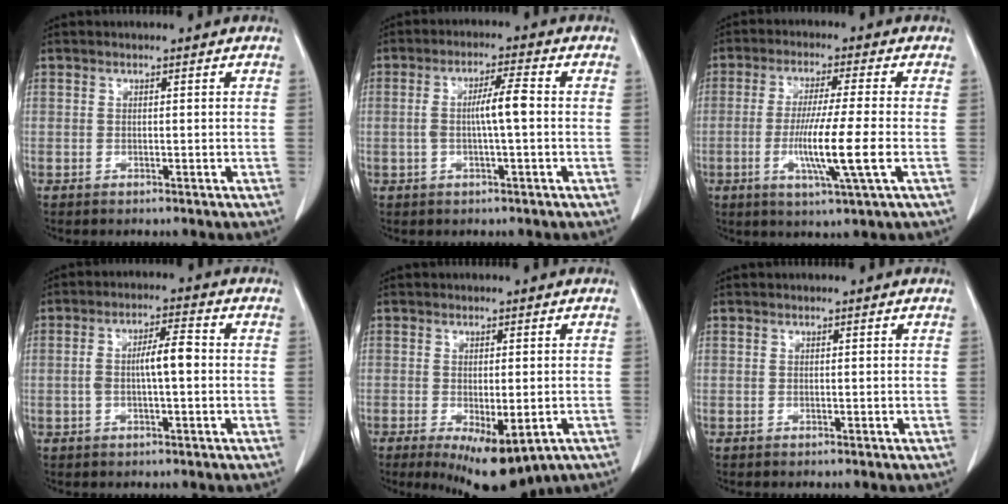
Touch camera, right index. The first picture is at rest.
{"total": 5.2, "force": [-0.2, 0.4, 5.2], "torque": [-0.097, 0.010, -0.003]}
{"total": 9.8, "force": [-2.2, -0.9, 9.5], "torque": [-0.179, -0.022, -0.043]}
{"total": 5.6, "force": [-0.2, 1.3, 5.4], "torque": [-0.104, 0.019, -0.004]}
{"total": 9.9, "force": [-5.3, 3.4, 7.7], "torque": [-0.101, -0.019, -0.071]}
{"total": 0.0}